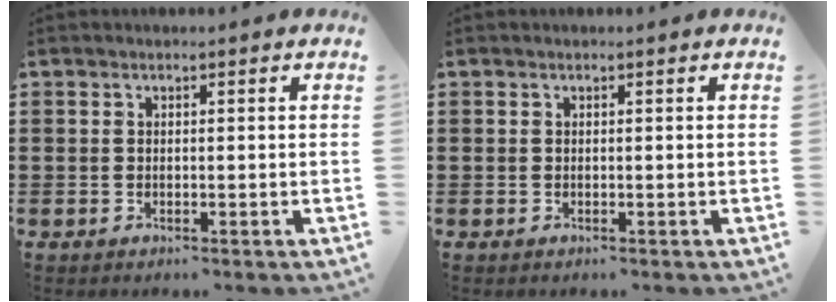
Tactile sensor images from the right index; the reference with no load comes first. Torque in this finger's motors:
{"motor_torque": [-0.23, -0.06, -0.02, 0.00]}